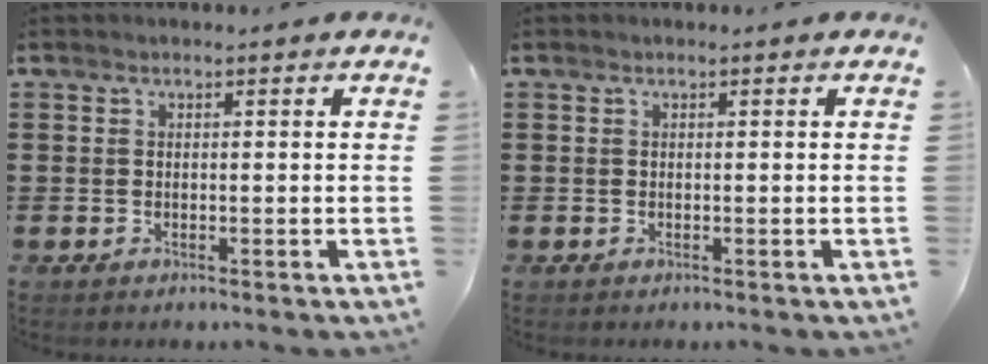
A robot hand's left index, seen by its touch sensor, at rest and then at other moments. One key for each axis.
{"total": 0.0}